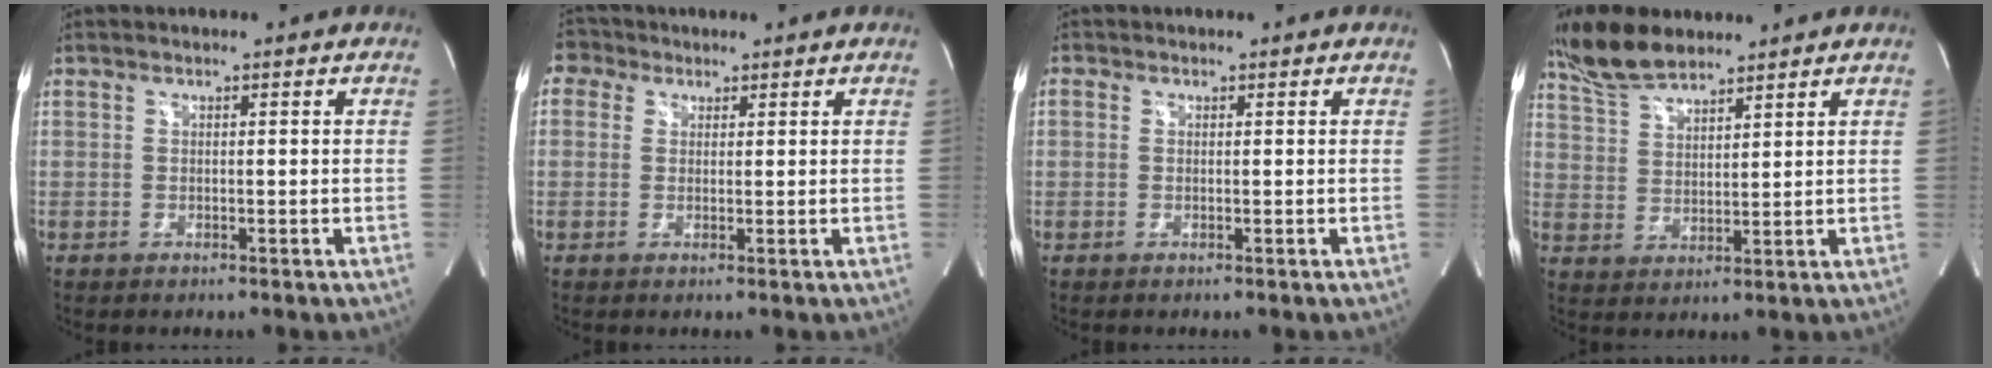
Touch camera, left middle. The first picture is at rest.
{"total": 3.5, "force": [1.9, 2.8, 0.5], "torque": [-0.015, 0.021, 0.035]}
{"total": 0.0}
{"total": 9.1, "force": [7.8, 2.4, 4.0], "torque": [-0.089, 0.016, 0.157]}